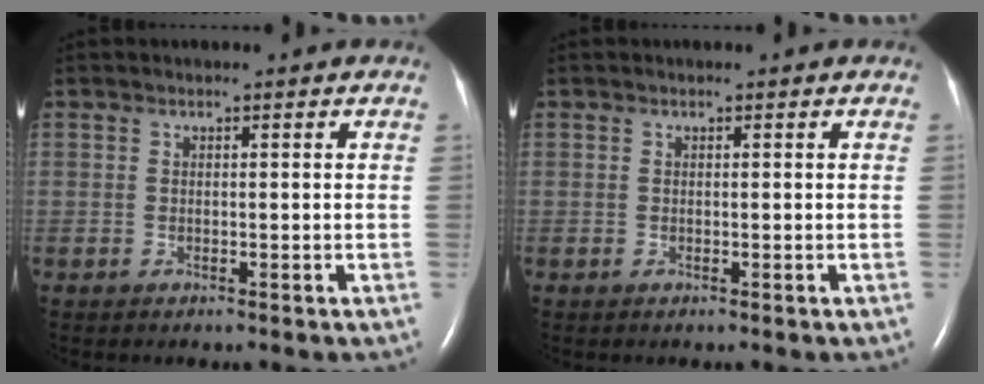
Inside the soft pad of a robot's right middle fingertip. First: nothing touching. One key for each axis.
{"total": 0.0}